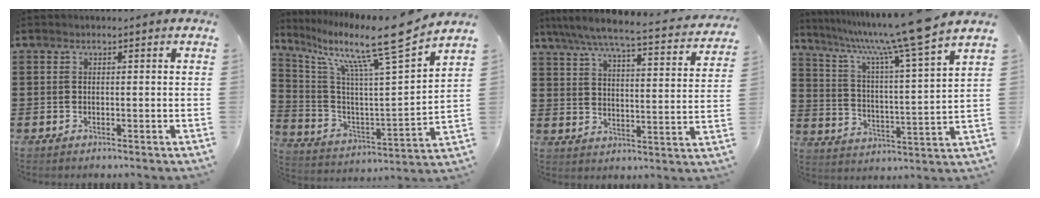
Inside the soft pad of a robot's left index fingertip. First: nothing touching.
{"total": 13.1, "force": [9.7, 0.8, 8.8], "torque": [-0.182, -0.065, 0.145]}
{"total": 6.1, "force": [5.4, -0.1, 2.8], "torque": [-0.078, -0.040, 0.086]}
{"total": 10.8, "force": [8.8, -1.3, 6.0], "torque": [-0.141, -0.065, 0.136]}